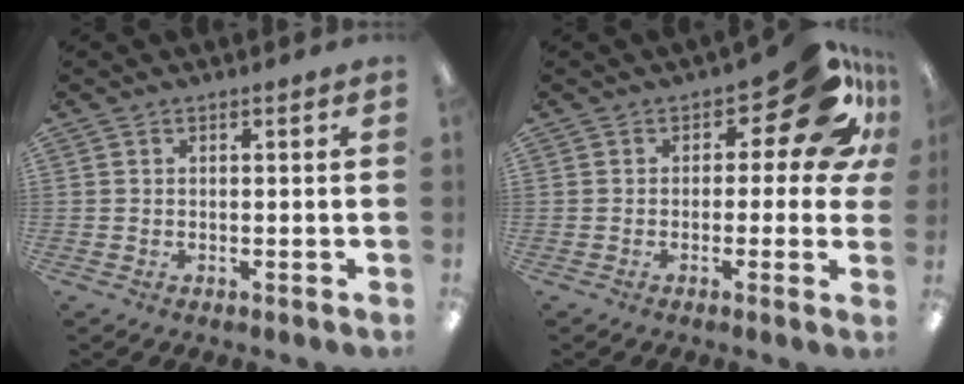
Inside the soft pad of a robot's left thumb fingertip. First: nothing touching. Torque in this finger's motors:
{"motor_torque": [1.42, 1.47, -0.10, -0.01, 0.01]}